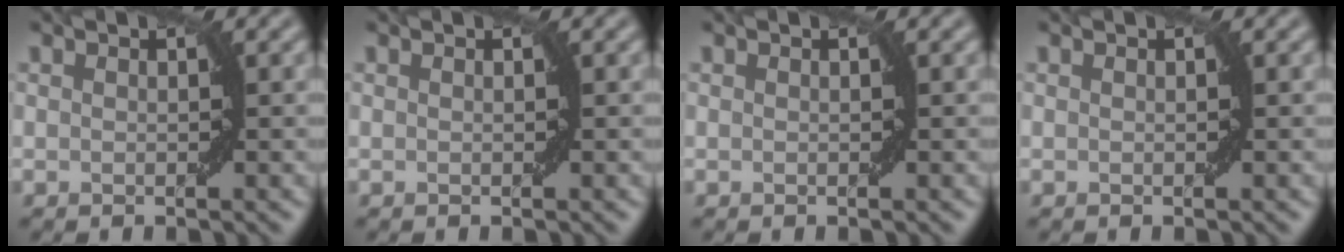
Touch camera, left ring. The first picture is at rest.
{"total": 0.0}
{"total": 0.0}
{"total": 0.0}